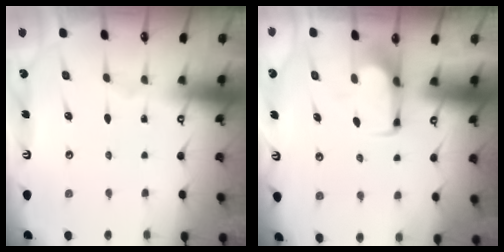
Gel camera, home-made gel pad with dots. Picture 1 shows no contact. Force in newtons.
{"total": 2.0, "press": 1.9, "slide": 0.4}